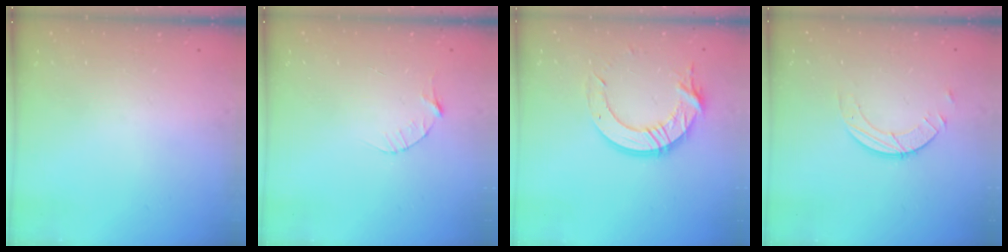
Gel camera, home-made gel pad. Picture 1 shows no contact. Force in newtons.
{"total": 3.1, "press": 3.0, "slide": 0.4}
{"total": 13.5, "press": 13.5, "slide": 1.4}
{"total": 3.4, "press": 3.4, "slide": 0.3}